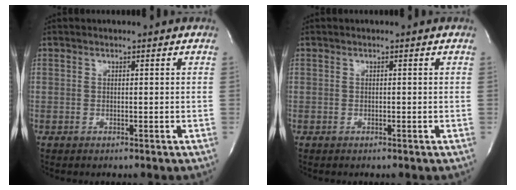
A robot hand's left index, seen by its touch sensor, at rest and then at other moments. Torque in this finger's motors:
{"motor_torque": [-0.03, -0.01, -0.03, -0.01]}